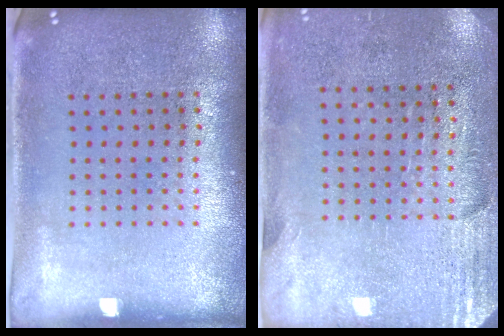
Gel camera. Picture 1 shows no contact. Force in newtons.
{"total": 2.7, "press": 2.4, "slide": 1.4}